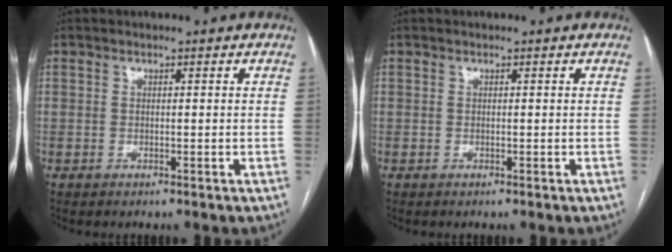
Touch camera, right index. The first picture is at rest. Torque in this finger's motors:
{"motor_torque": [0.00, 0.00, 0.00, 0.00]}